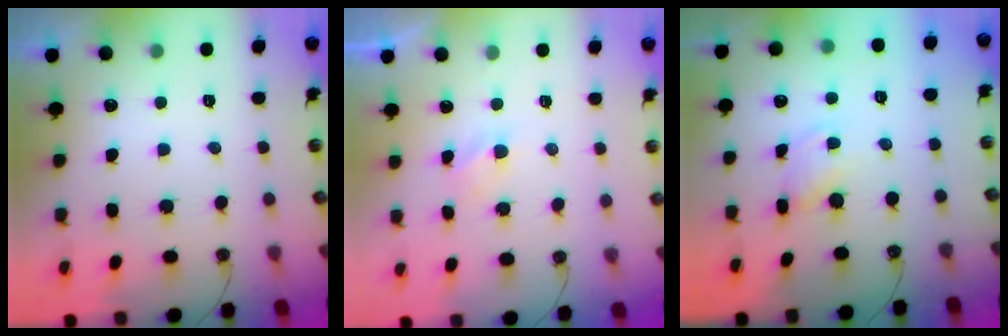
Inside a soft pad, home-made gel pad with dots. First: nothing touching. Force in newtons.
{"total": 2.8, "press": 2.7, "slide": 0.6}
{"total": 1.6, "press": 1.6, "slide": 0.2}